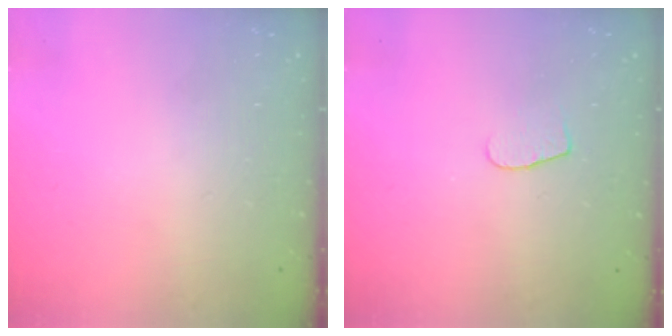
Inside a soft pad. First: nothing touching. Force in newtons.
{"total": 5.4, "press": 5.4, "slide": 0.5}